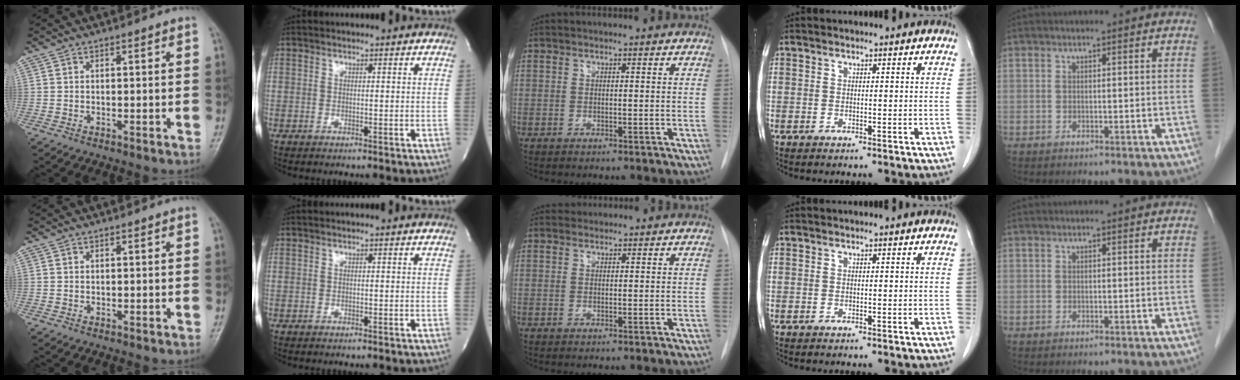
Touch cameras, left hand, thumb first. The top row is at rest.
{"thumb": {"total": 0.7, "force": [0.3, 0.5, 0.4], "torque": [-0.001, -0.001, 0.004]}, "index": {"total": 0.5, "force": [-0.5, 0.0, -0.1], "torque": [0.004, -0.004, -0.010]}, "middle": {"total": 0.9, "force": [0.7, 0.4, -0.2], "torque": [0.002, 0.008, 0.011]}}